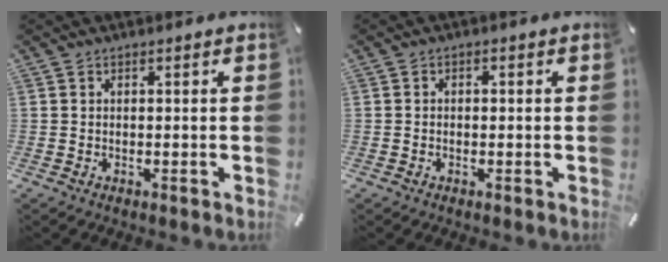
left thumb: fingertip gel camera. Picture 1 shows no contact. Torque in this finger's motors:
{"motor_torque": [-0.24, -0.46, 0.03, 0.15, -0.01]}